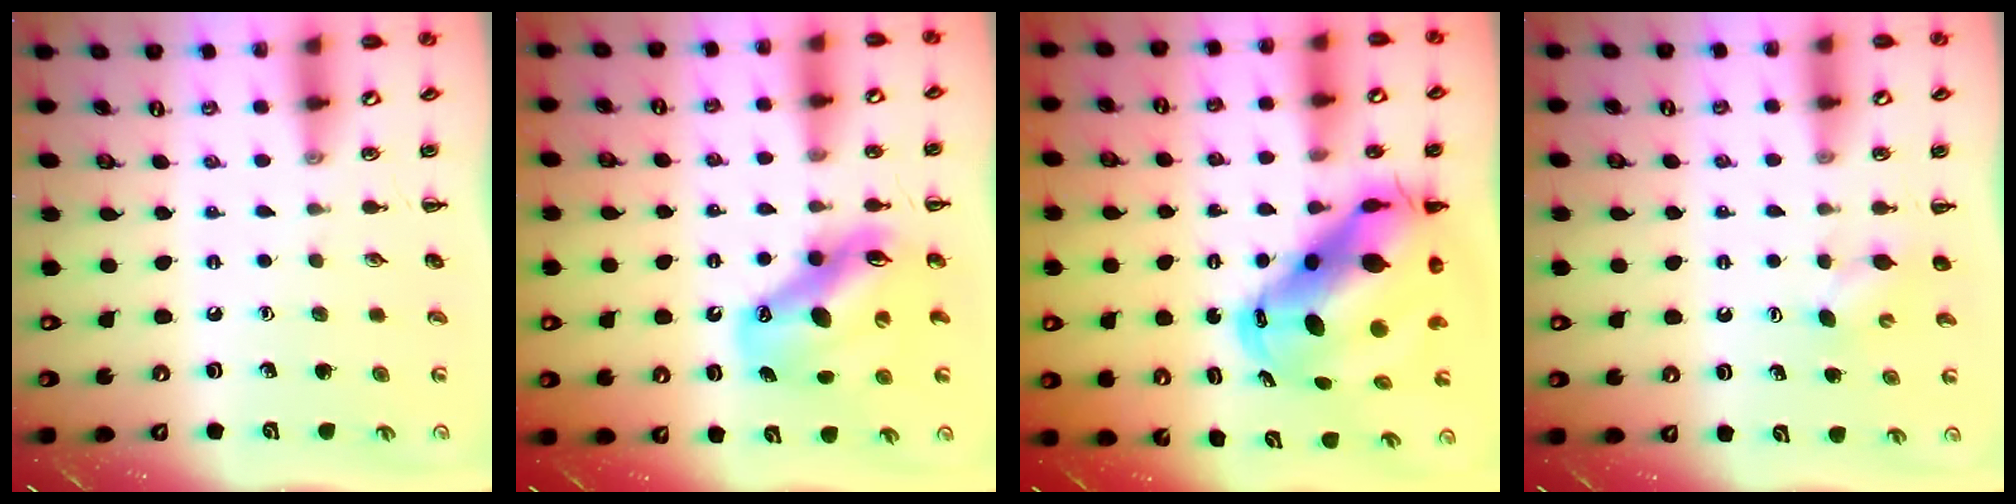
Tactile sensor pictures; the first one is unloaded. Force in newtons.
{"total": 12.7, "press": 12.2, "slide": 3.7}
{"total": 16.2, "press": 15.7, "slide": 4.2}
{"total": 3.3, "press": 3.2, "slide": 0.7}